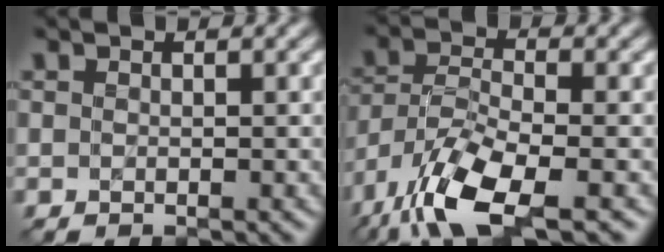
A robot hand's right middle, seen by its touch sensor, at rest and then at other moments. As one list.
[{"total": 9.5, "force": [-6.1, 3.0, 6.7], "torque": [-0.131, -0.012, -0.120]}]